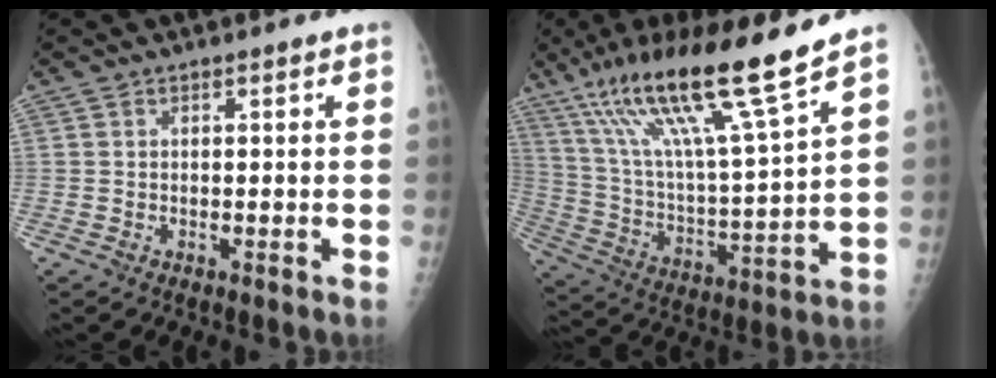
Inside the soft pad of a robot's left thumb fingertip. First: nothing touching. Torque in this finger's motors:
{"motor_torque": [0.54, 0.31, 1.52, -1.25, 0.29]}